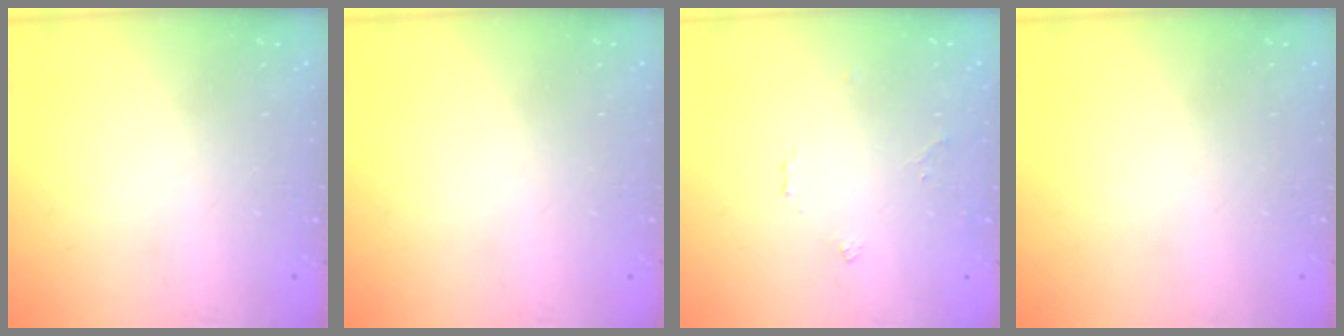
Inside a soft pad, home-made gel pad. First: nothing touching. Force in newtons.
{"total": 0.0}
{"total": 1.5, "press": 1.4, "slide": 0.2}
{"total": 0.0}